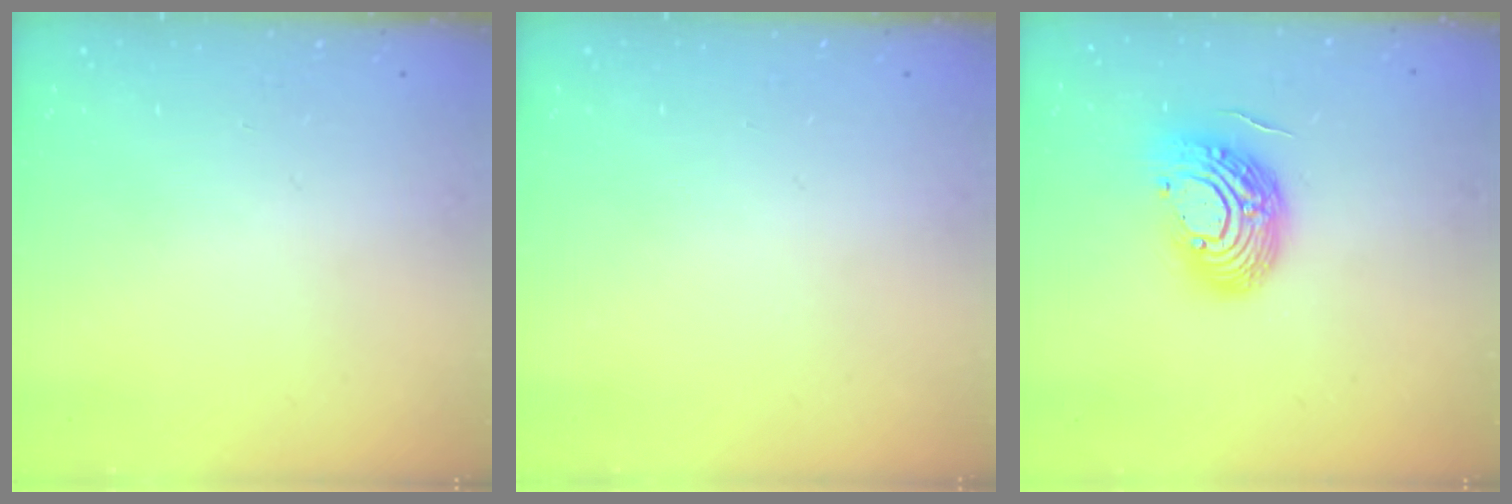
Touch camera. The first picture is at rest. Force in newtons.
{"total": 0.0}
{"total": 14.4, "press": 14.3, "slide": 1.4}